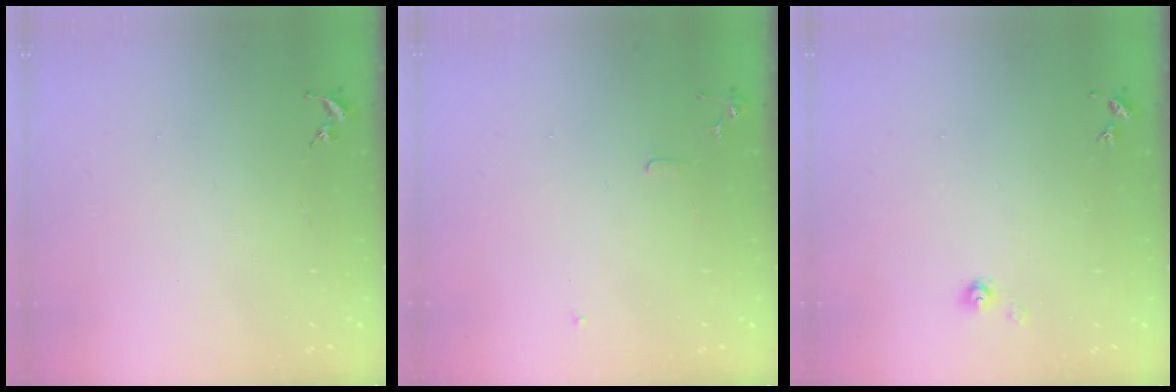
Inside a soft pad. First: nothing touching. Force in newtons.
{"total": 6.0, "press": 6.0, "slide": 0.7}
{"total": 4.1, "press": 4.1, "slide": 0.4}